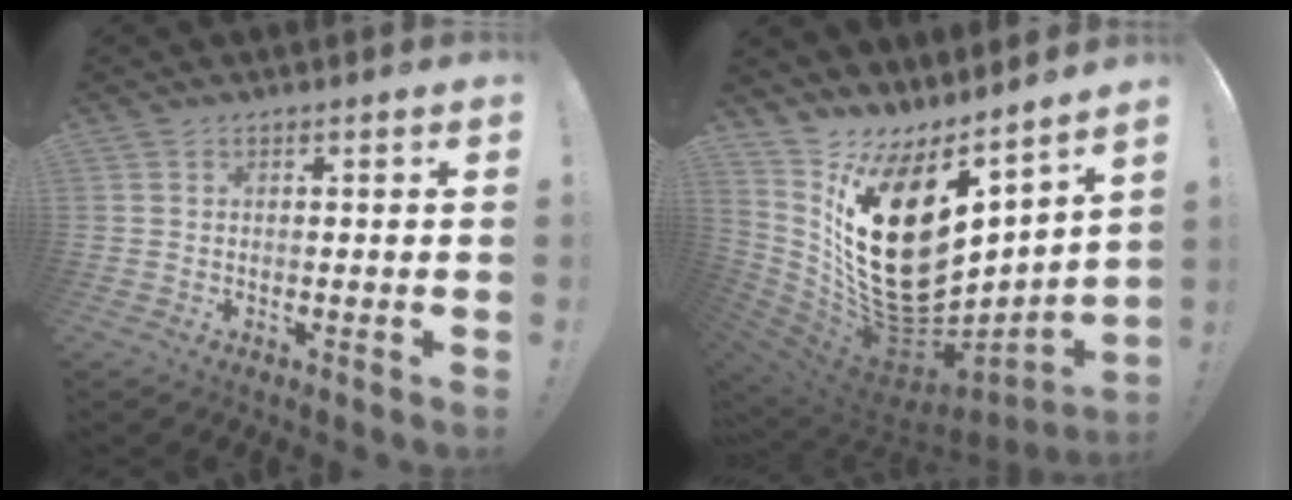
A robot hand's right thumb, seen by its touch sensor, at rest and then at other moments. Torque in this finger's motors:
{"motor_torque": [-0.61, 2.81, 2.11, 0.66, 0.90]}